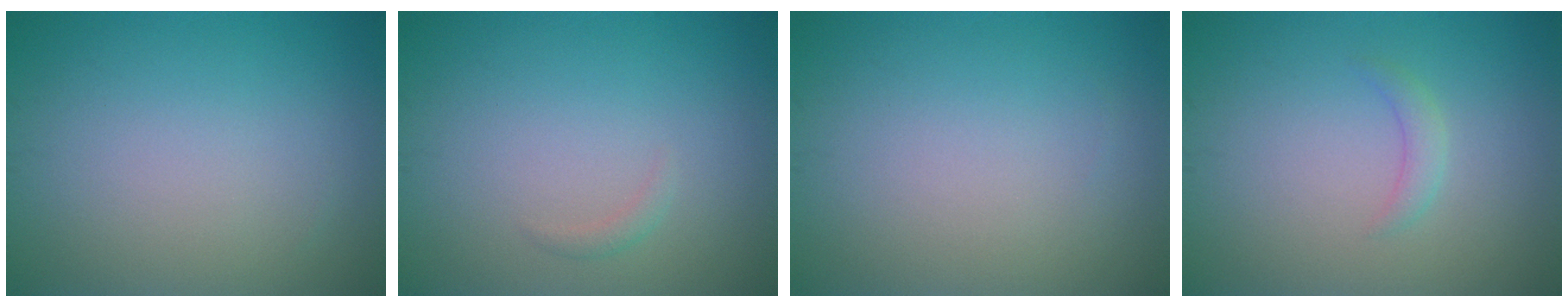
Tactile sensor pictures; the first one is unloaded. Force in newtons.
{"total": 0.7, "press": 0.7, "slide": 0.1}
{"total": 0.0}
{"total": 1.2, "press": 1.2, "slide": 0.1}